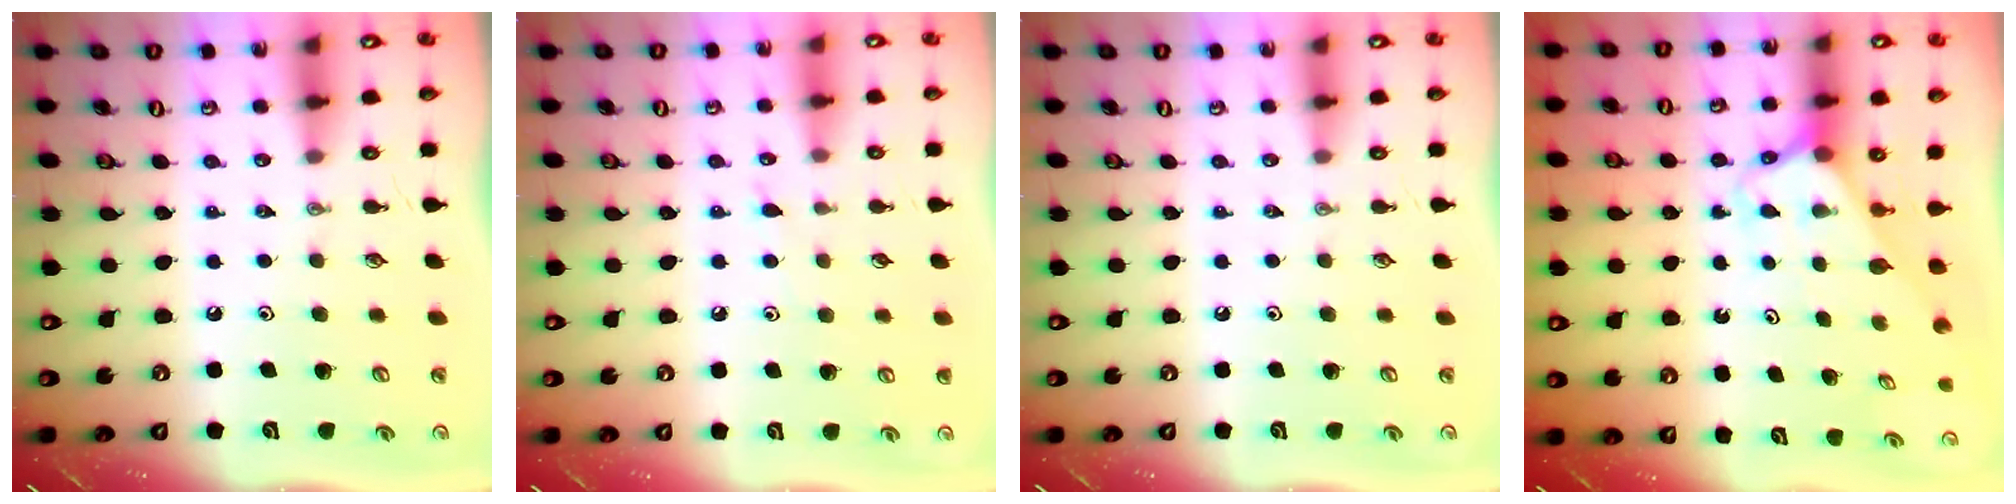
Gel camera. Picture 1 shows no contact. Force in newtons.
{"total": 4.3, "press": 4.2, "slide": 0.6}
{"total": 0.0}
{"total": 2.6, "press": 2.6, "slide": 0.1}